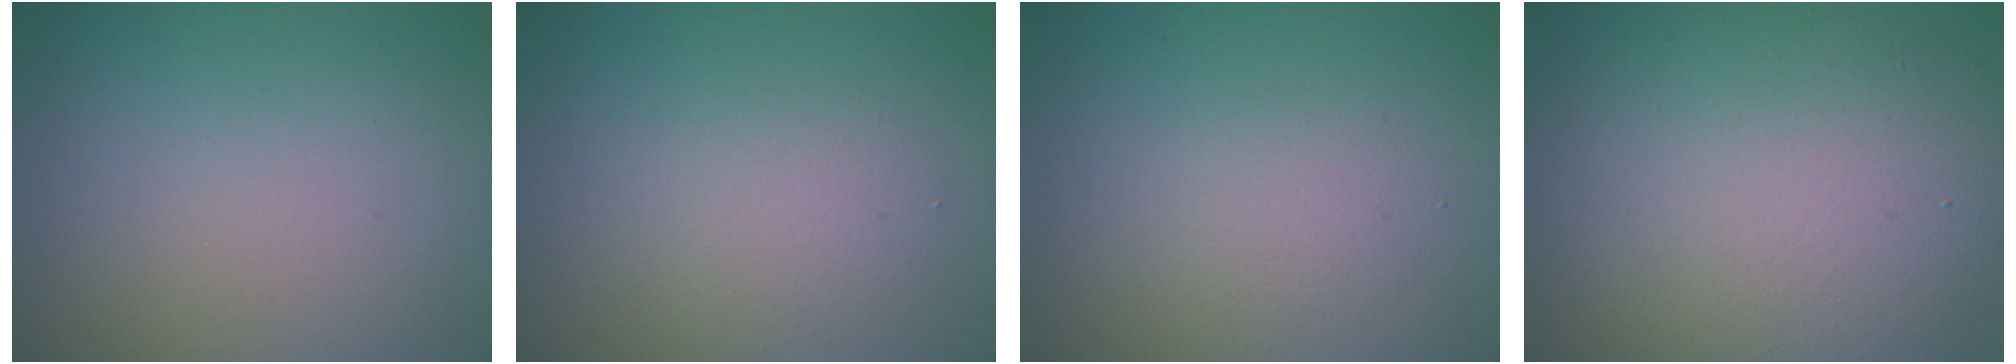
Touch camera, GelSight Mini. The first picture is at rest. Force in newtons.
{"total": 2.5, "press": 2.5, "slide": 0.1}
{"total": 1.7, "press": 1.7, "slide": 0.2}
{"total": 11.3, "press": 11.3, "slide": 0.9}